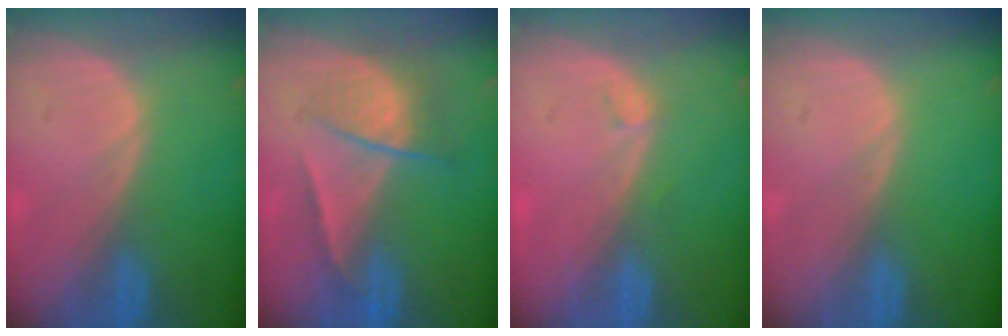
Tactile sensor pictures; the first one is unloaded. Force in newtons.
{"total": 6.9, "press": 5.9, "slide": 3.6}
{"total": 1.0, "press": 0.9, "slide": 0.3}
{"total": 0.0}